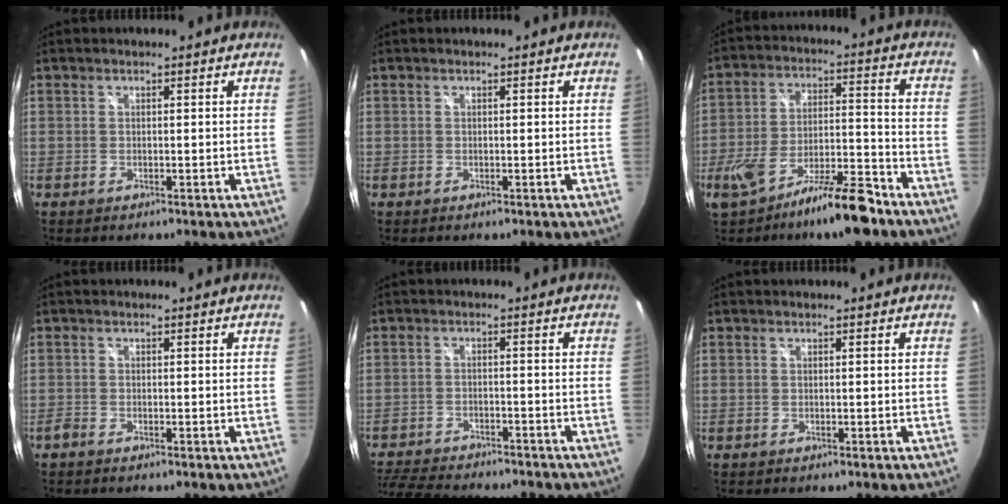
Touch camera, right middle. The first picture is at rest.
{"total": 0.0}
{"total": 13.7, "force": [-9.6, 2.9, 9.4], "torque": [-0.172, -0.003, -0.157]}
{"total": 0.9, "force": [-0.8, 0.2, 0.3], "torque": [-0.007, -0.003, -0.018]}
{"total": 13.0, "force": [-11.5, 3.1, 5.2], "torque": [-0.128, -0.022, -0.183]}
{"total": 0.0}